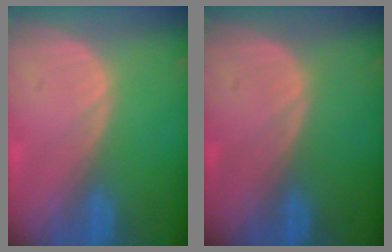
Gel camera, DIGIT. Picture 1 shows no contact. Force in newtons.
{"total": 0.0}